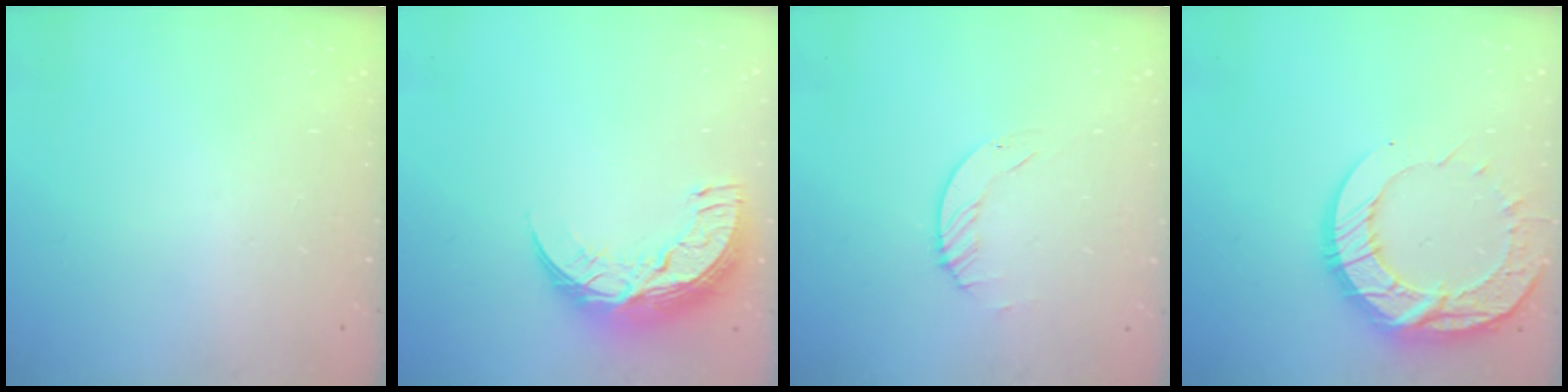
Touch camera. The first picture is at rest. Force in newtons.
{"total": 11.9, "press": 11.9, "slide": 0.8}
{"total": 1.2, "press": 1.2, "slide": 0.2}
{"total": 14.6, "press": 14.6, "slide": 1.2}